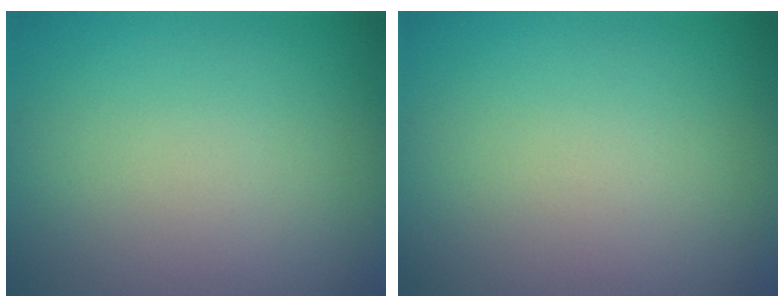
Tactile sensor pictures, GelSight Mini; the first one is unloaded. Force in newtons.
{"total": 0.0}